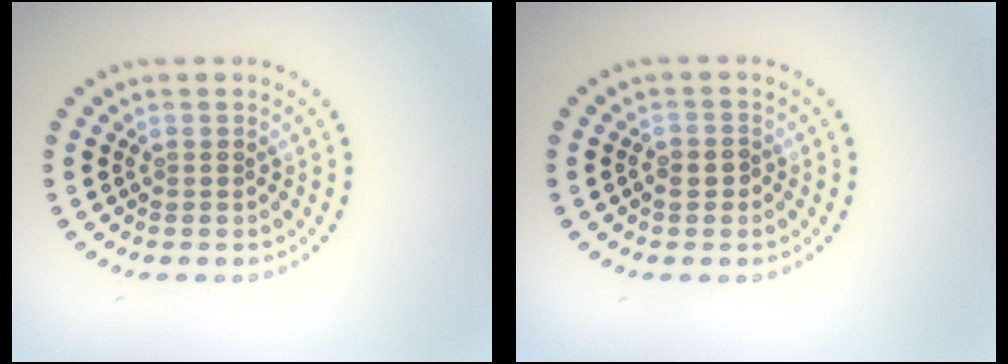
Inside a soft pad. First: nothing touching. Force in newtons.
{"total": 1.1, "press": 1.0, "slide": 0.4}